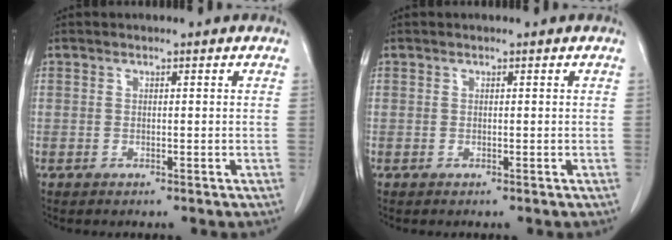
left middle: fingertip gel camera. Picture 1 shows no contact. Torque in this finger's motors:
{"motor_torque": [-0.02, 0.02, 0.01, 0.00]}